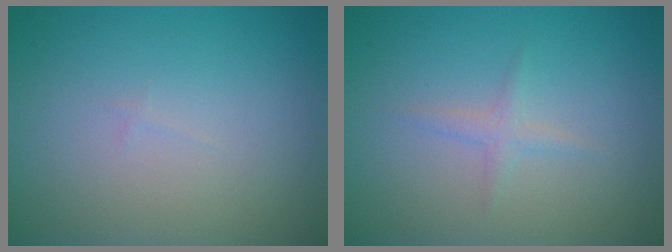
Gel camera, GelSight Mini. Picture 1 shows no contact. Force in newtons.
{"total": 1.1, "press": 1.1, "slide": 0.0}